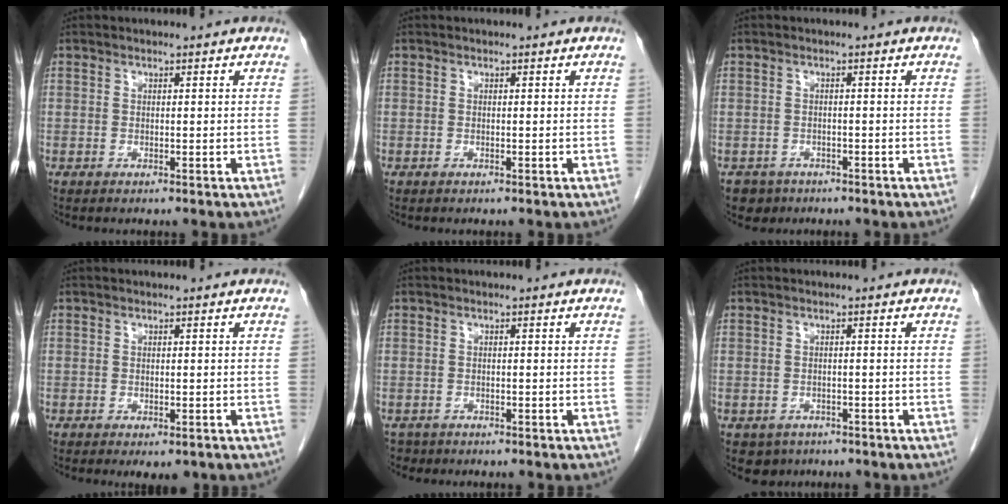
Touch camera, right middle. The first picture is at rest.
{"total": 0.0}
{"total": 2.6, "force": [-1.8, 1.9, -0.1], "torque": [-0.005, 0.005, -0.028]}
{"total": 2.1, "force": [-1.2, 1.0, 1.5], "torque": [-0.018, -0.004, -0.007]}
{"total": 1.6, "force": [-1.2, 0.9, -0.2], "torque": [-0.006, 0.000, -0.021]}
{"total": 2.9, "force": [-1.9, 2.2, 0.3], "torque": [-0.007, 0.004, -0.025]}